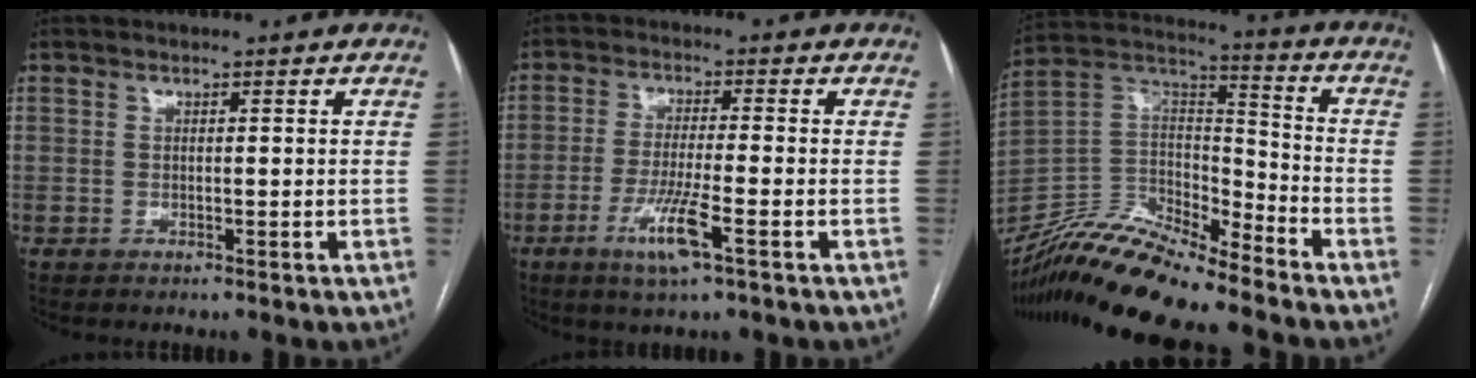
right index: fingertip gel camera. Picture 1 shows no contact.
{"total": 7.1, "force": [-3.4, 0.1, 6.3], "torque": [-0.122, -0.015, -0.062]}
{"total": 16.5, "force": [-14.8, 1.7, 7.1], "torque": [-0.128, 0.013, -0.281]}